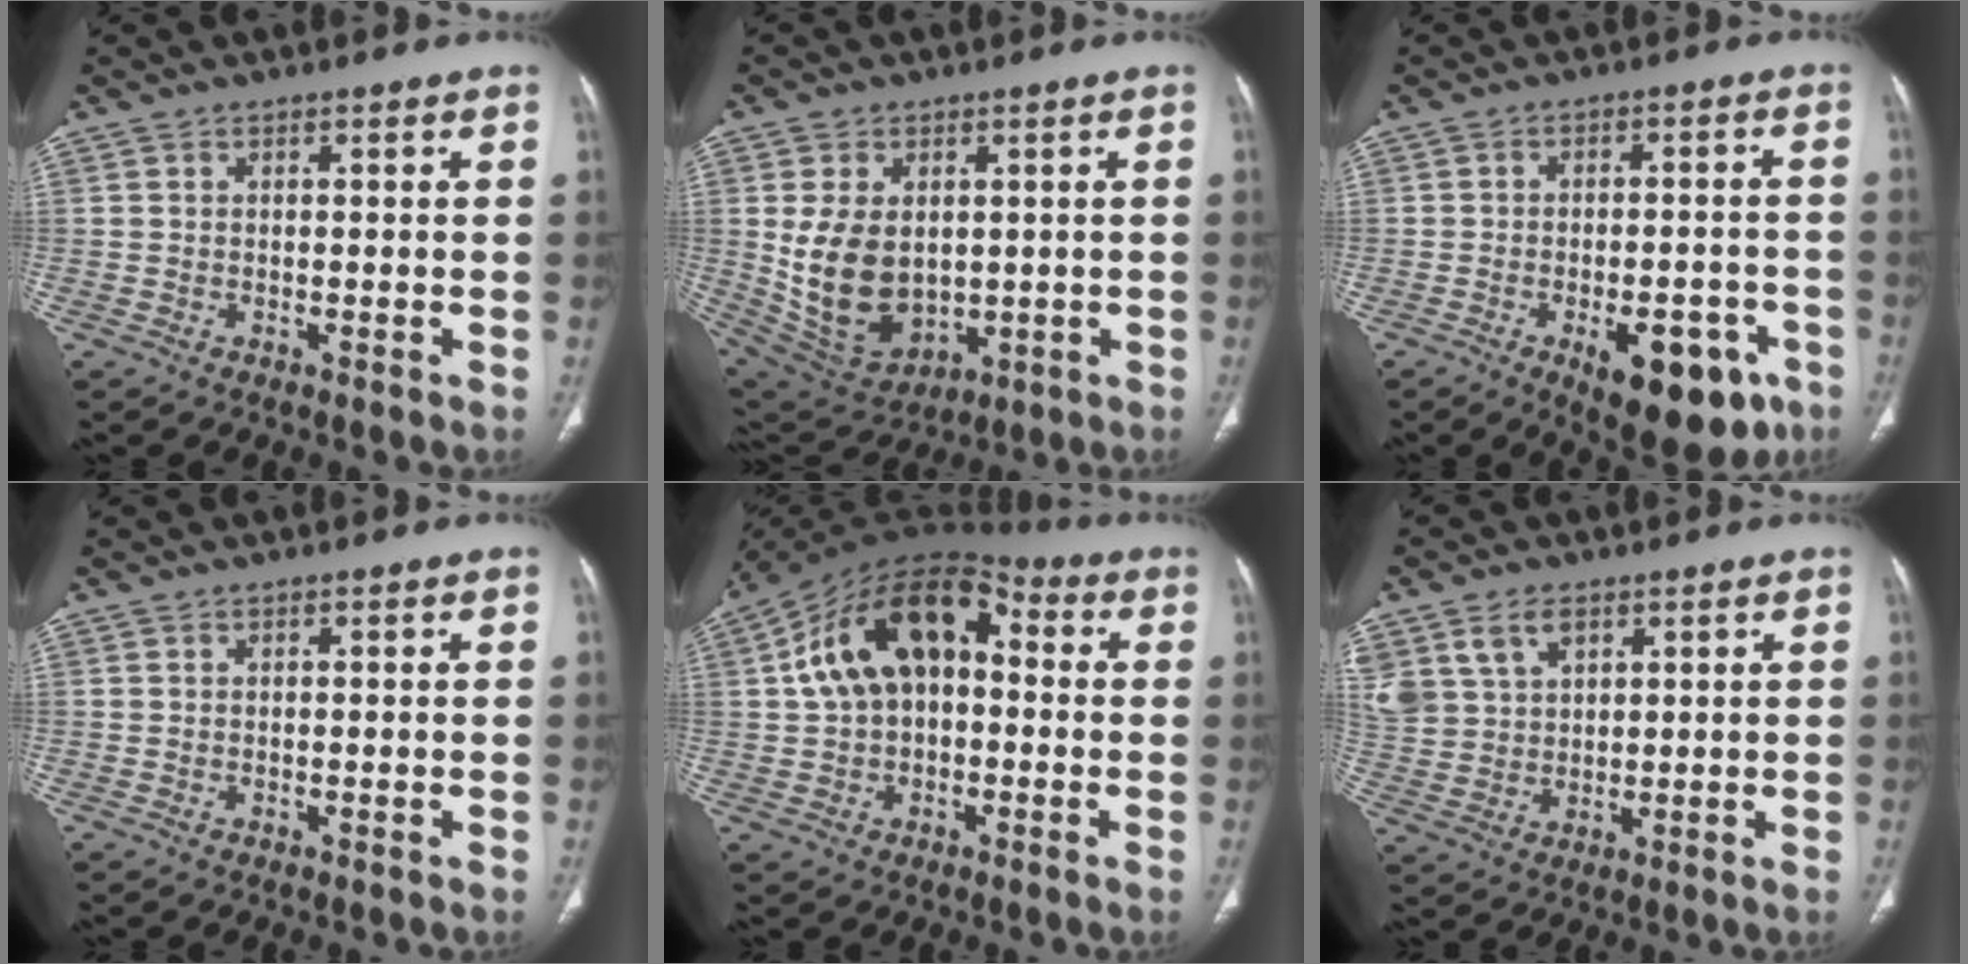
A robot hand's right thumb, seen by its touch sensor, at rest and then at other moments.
{"total": 14.0, "force": [0.7, 9.7, 10.0], "torque": [-0.165, -0.010, 0.045]}
{"total": 14.2, "force": [-6.8, 6.6, 10.5], "torque": [-0.111, 0.024, -0.082]}
{"total": 0.0}
{"total": 17.0, "force": [2.0, 10.7, 13.1], "torque": [-0.210, 0.046, 0.023]}
{"total": 9.6, "force": [4.9, 6.6, 4.9], "torque": [-0.091, -0.006, 0.111]}